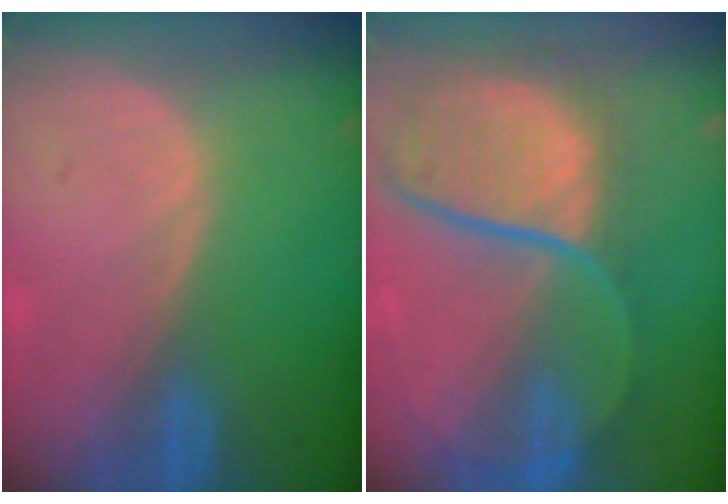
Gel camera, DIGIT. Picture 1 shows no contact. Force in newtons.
{"total": 12.1, "press": 10.0, "slide": 6.8}